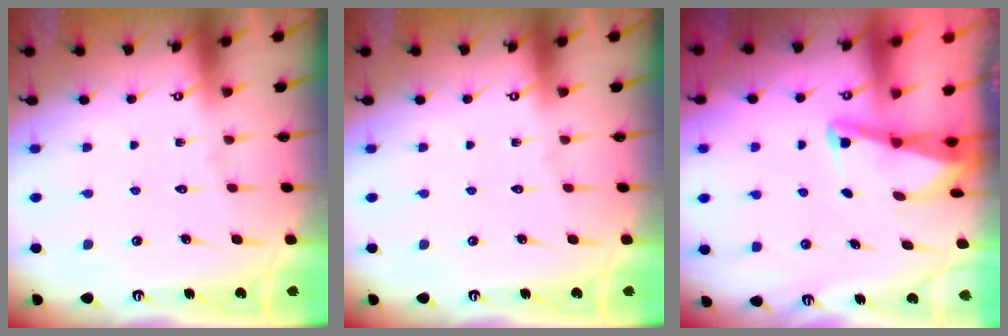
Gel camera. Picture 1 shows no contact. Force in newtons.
{"total": 0.0}
{"total": 2.1, "press": 2.1, "slide": 0.3}